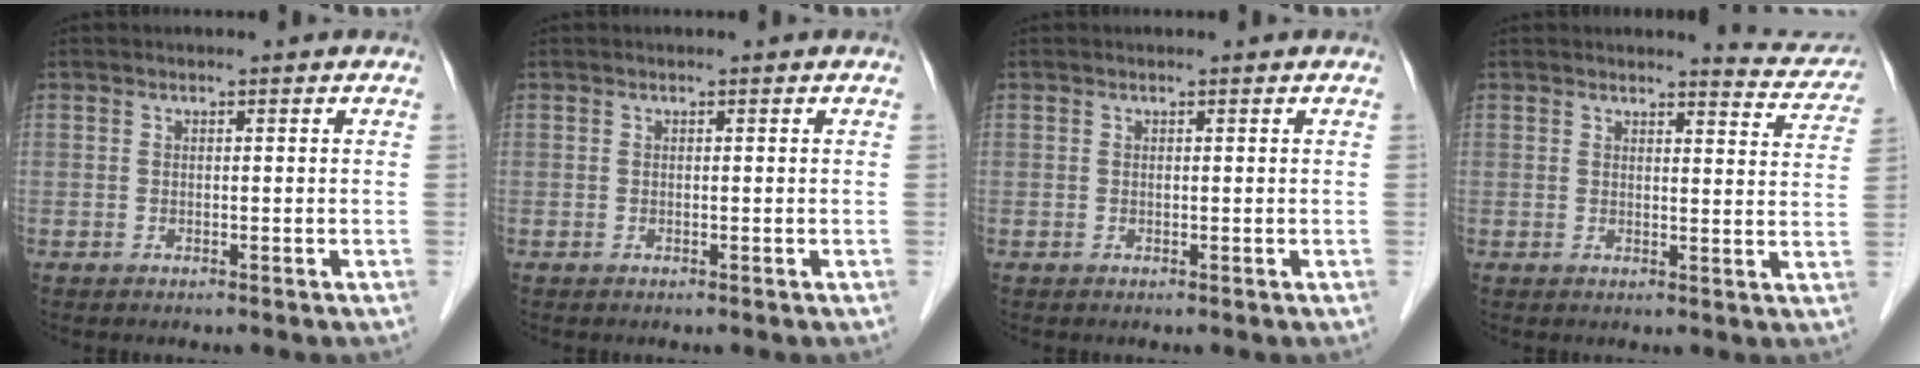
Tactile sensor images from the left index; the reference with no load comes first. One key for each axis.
{"total": 0.0}
{"total": 0.0}
{"total": 5.8, "fx": 5.7, "fy": 0.9, "fz": 0.3, "tx": 0.003, "ty": -0.031, "tz": 0.046}